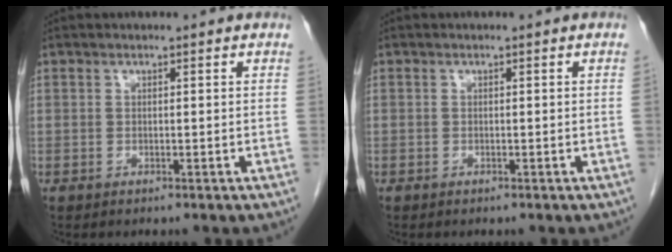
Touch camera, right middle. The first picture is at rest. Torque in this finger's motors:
{"motor_torque": [0.96, -1.18, -0.03, -0.21]}